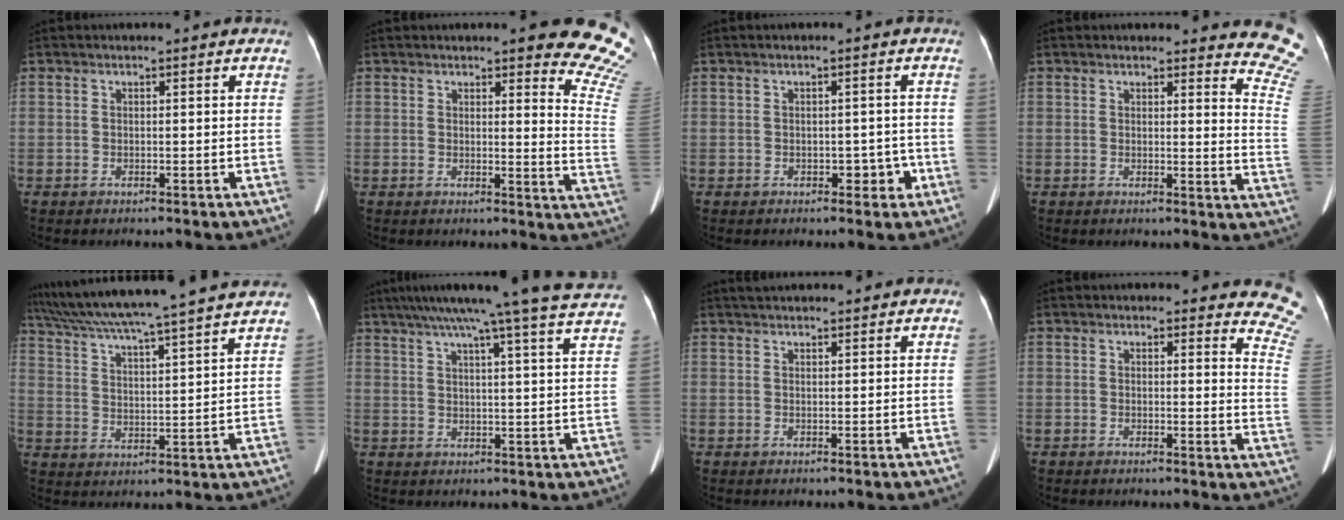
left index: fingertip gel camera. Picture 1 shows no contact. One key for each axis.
{"total": 12.0, "fx": 10.5, "fy": 1.1, "fz": 5.7, "tx": -0.042, "ty": -0.087, "tz": 0.084}
{"total": 2.5, "fx": -1.1, "fy": 1.6, "fz": 1.5, "tx": -0.014, "ty": 0.003, "tz": -0.013}
{"total": 9.0, "fx": 8.9, "fy": 0.6, "fz": 1.3, "tx": 0.016, "ty": -0.097, "tz": 0.052}
{"total": 22.8, "fx": 20.1, "fy": -0.8, "fz": 10.8, "tx": -0.193, "ty": 0.001, "tz": 0.291}
{"total": 24.0, "fx": 21.1, "fy": -1.0, "fz": 11.4, "tx": -0.187, "ty": -0.019, "tz": 0.267}
{"total": 5.6, "fx": 5.1, "fy": 0.9, "fz": 2.0, "tx": -0.030, "ty": 0.036, "tz": 0.071}
{"total": 8.2, "fx": 8.0, "fy": 1.0, "fz": 1.5, "tx": 0.012, "ty": -0.073, "tz": 0.043}